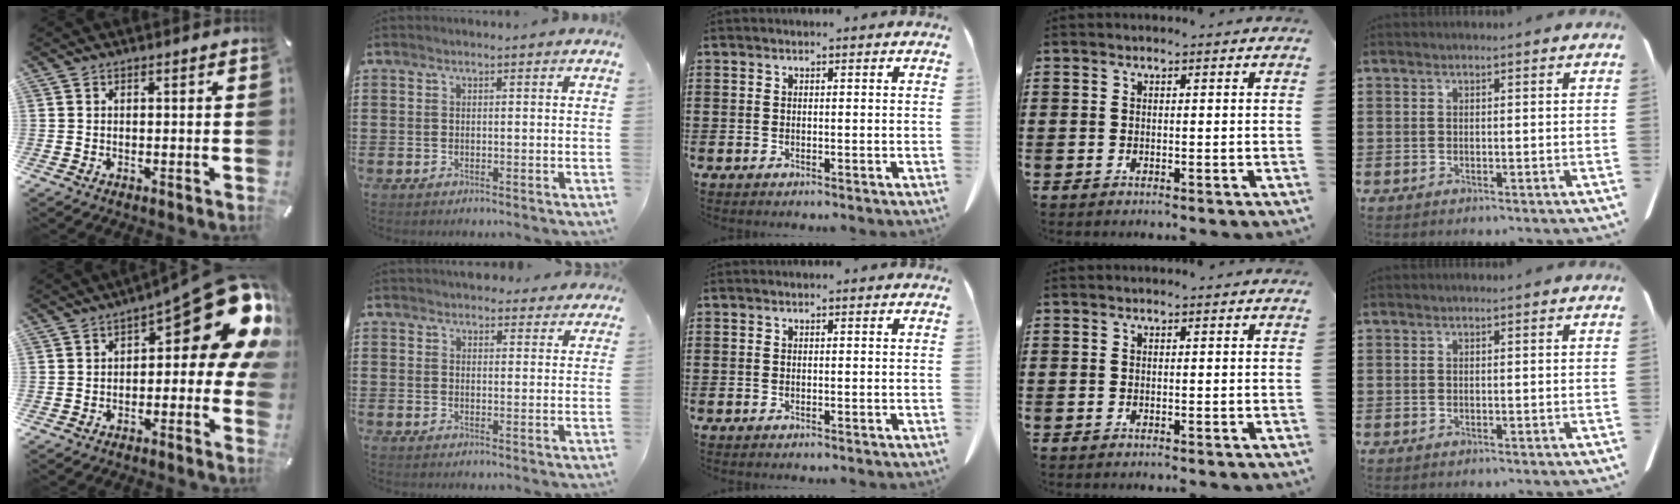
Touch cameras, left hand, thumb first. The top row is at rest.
{"thumb": {"total": 16.5, "force": [6.8, 6.5, 13.5], "torque": [-0.164, -0.055, 0.111]}, "index": {"total": 3.6, "force": [3.5, 1.0, 0.3], "torque": [-0.008, -0.010, 0.064]}}